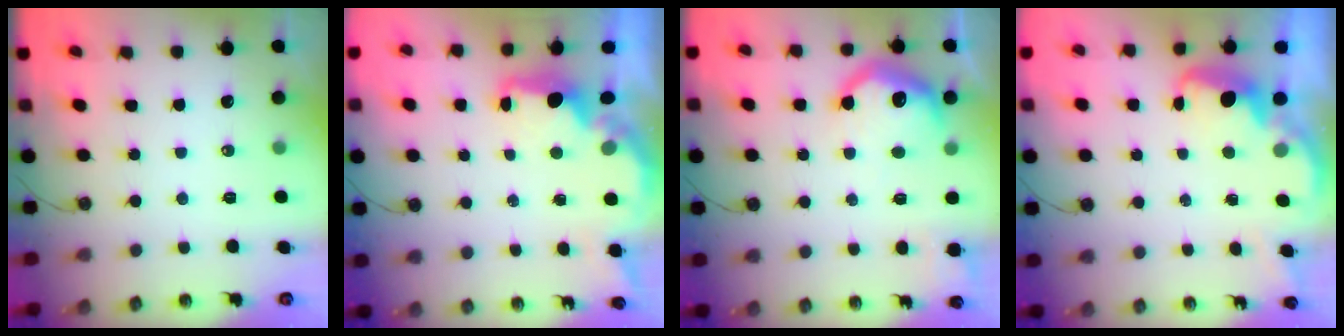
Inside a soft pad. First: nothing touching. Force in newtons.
{"total": 3.5, "press": 3.5, "slide": 0.4}
{"total": 12.7, "press": 12.6, "slide": 1.1}
{"total": 2.5, "press": 2.5, "slide": 0.4}